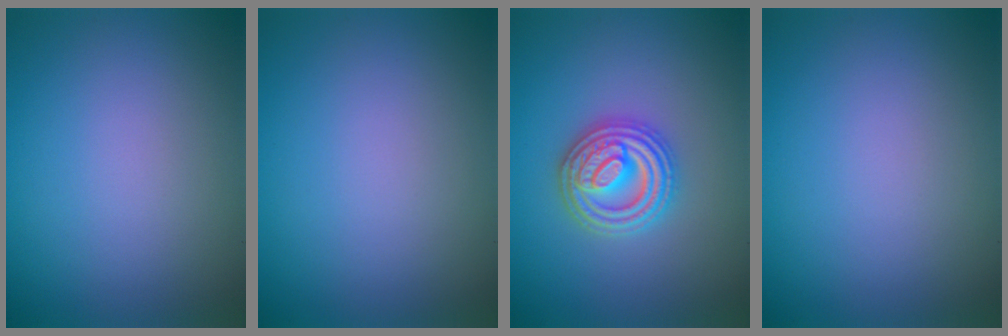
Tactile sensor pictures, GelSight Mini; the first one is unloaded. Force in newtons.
{"total": 0.0}
{"total": 4.9, "press": 4.8, "slide": 0.8}
{"total": 0.0}